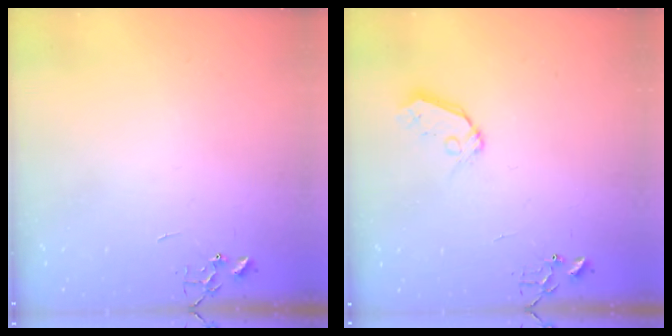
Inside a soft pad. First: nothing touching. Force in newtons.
{"total": 6.9, "press": 6.9, "slide": 0.5}